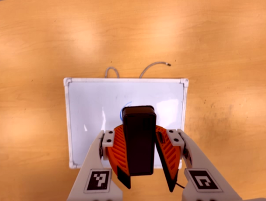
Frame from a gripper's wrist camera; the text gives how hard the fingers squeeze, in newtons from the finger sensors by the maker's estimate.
{"total": 8.3, "left": 8.8, "right": 7.8}